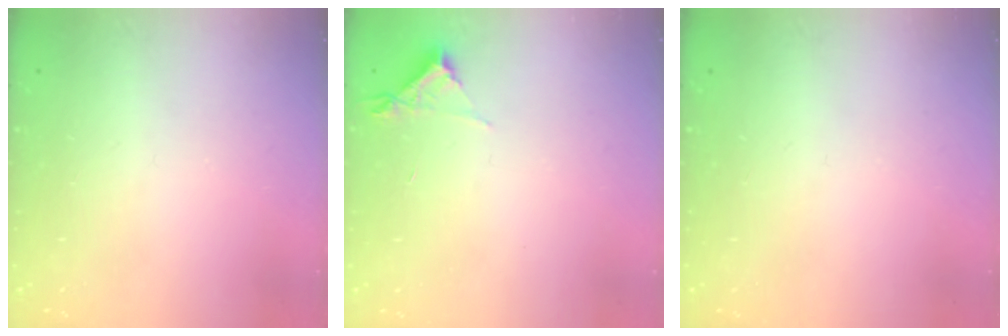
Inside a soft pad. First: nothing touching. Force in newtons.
{"total": 4.4, "press": 4.4, "slide": 0.4}
{"total": 0.0}